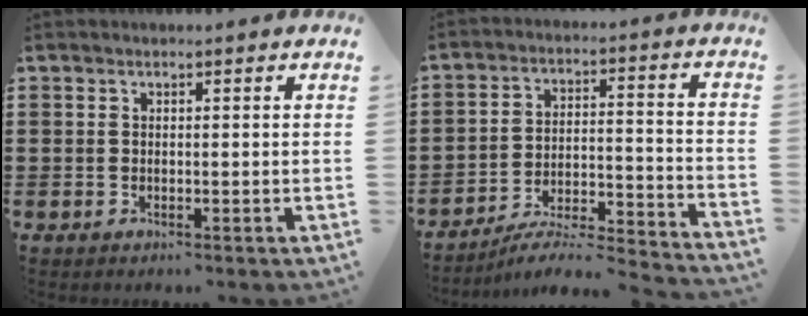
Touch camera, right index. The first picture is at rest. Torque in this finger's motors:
{"motor_torque": [0.20, 0.63, -1.00, -0.21]}